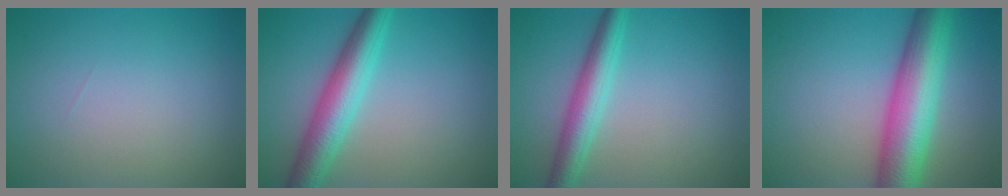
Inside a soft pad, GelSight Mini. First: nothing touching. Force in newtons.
{"total": 5.5, "press": 5.5, "slide": 0.1}
{"total": 4.1, "press": 4.1, "slide": 0.0}
{"total": 9.3, "press": 9.3, "slide": 0.3}